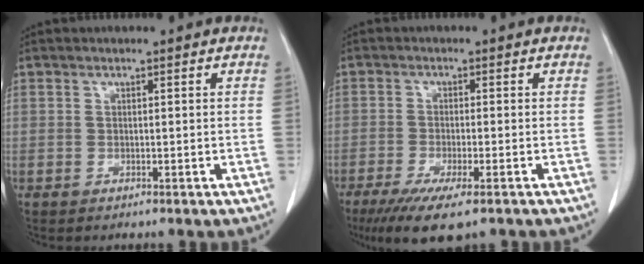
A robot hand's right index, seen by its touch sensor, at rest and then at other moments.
{"total": 8.6, "force": [-5.7, 1.6, 6.3], "torque": [-0.099, -0.021, -0.087]}